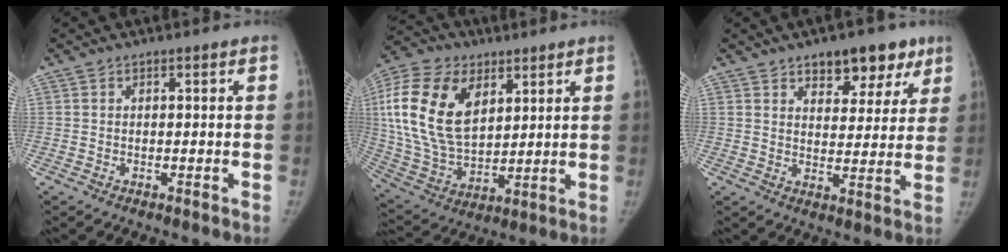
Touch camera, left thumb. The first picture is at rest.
{"total": 21.0, "force": [6.7, 13.0, 15.1], "torque": [-0.294, -0.019, 0.126]}
{"total": 11.0, "force": [6.9, 5.9, 6.1], "torque": [-0.035, -0.031, 0.096]}